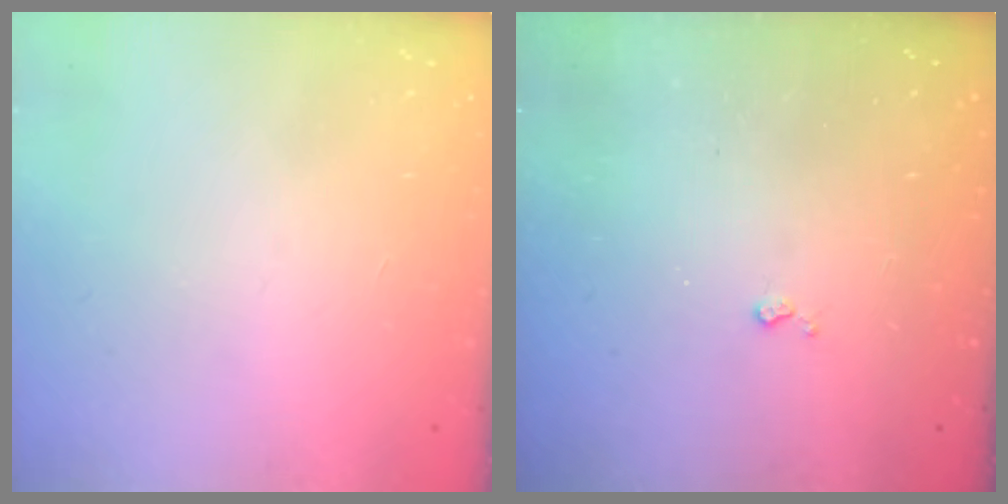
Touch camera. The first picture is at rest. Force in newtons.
{"total": 2.9, "press": 2.8, "slide": 0.5}